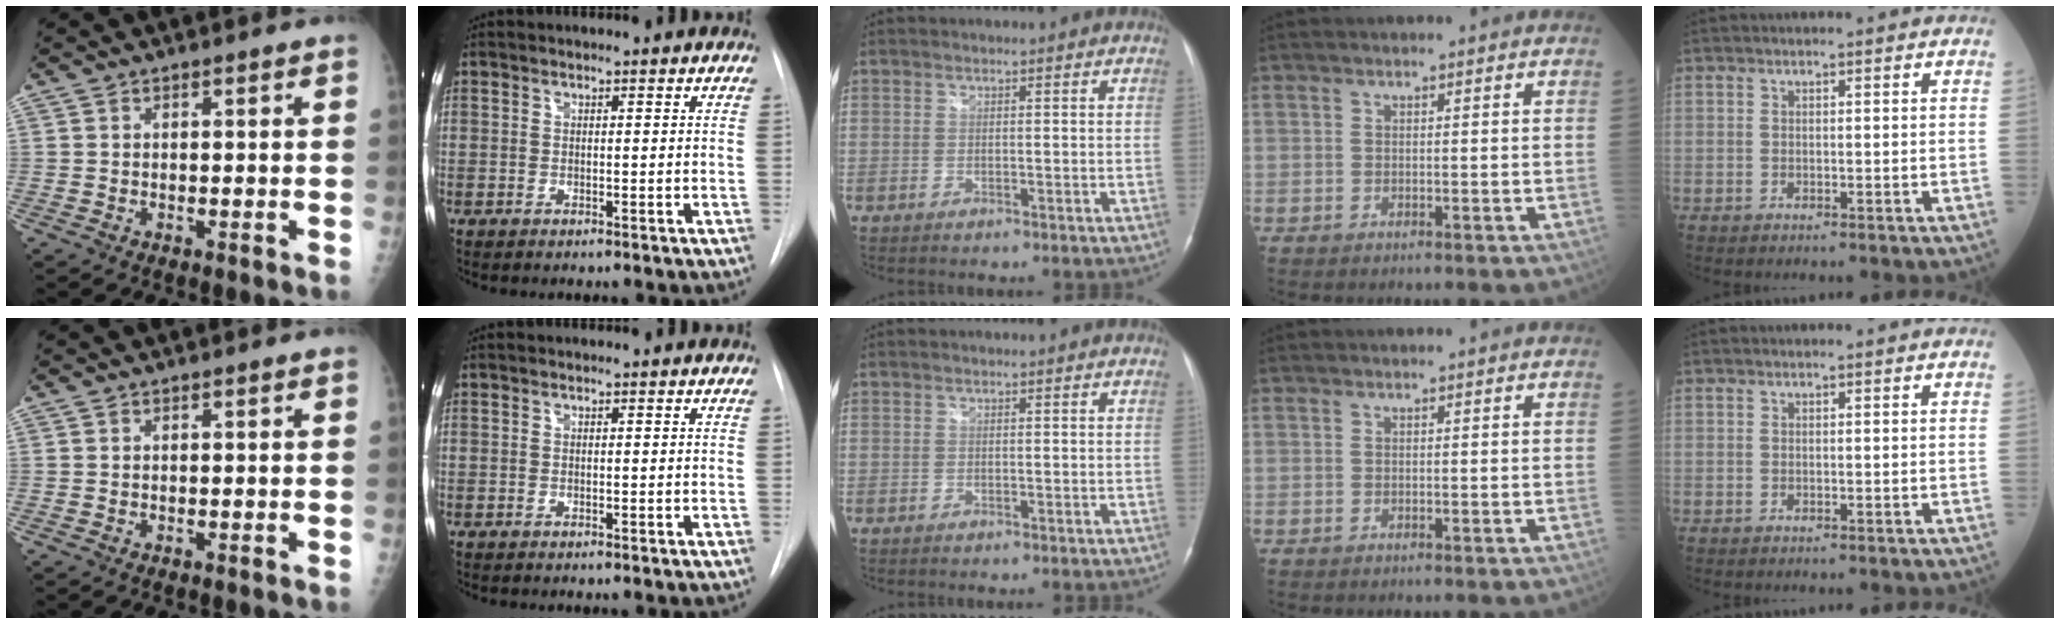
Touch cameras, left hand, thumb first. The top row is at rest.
{}